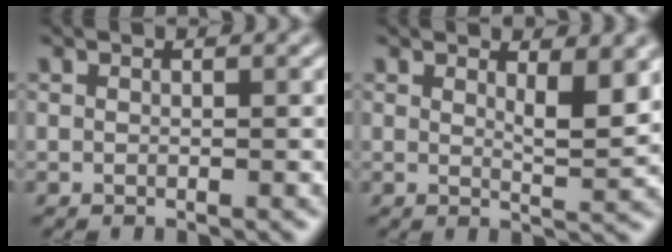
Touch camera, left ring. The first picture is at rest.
{"total": 2.9, "force": [1.3, 0.7, 2.5], "torque": [-0.036, -0.006, 0.023]}